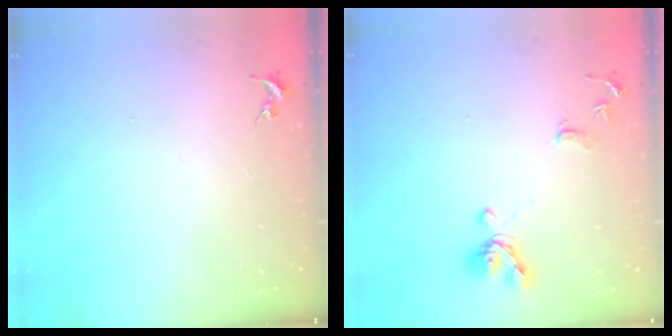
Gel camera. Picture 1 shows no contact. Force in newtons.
{"total": 12.7, "press": 12.6, "slide": 1.5}